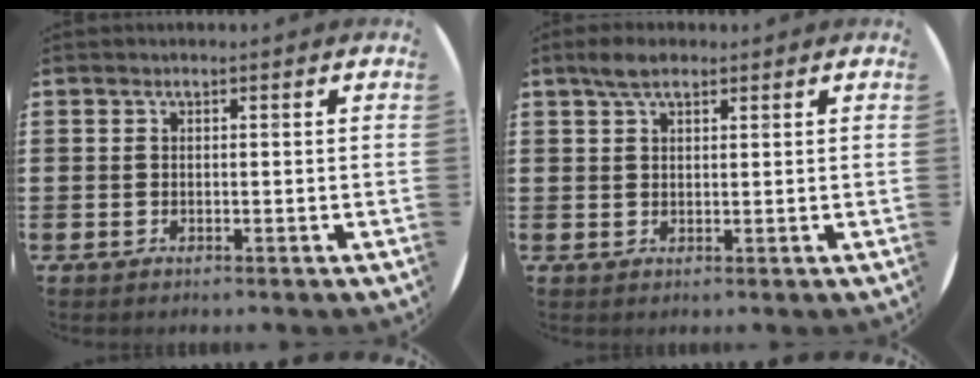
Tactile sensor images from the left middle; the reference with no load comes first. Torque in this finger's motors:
{"motor_torque": [0.68, -0.57, 0.05, 0.07]}